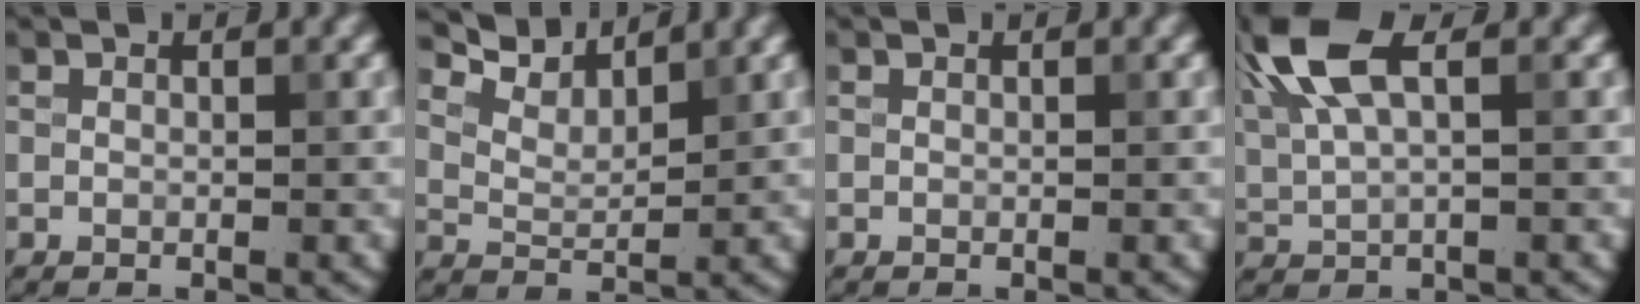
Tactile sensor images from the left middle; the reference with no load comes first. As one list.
[{"total": 4.3, "force": [4.1, 0.7, 1.2], "torque": [-0.036, 0.011, 0.076]}, {"total": 0.0}, {"total": 7.0, "force": [3.1, 2.5, 5.7], "torque": [-0.138, 0.018, 0.061]}]